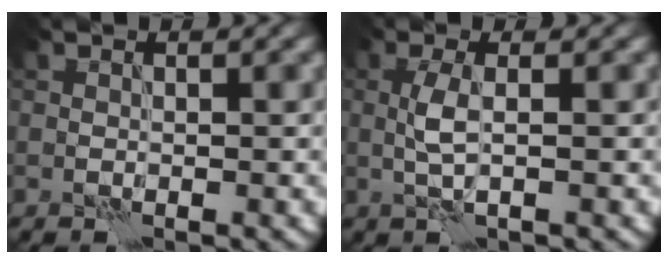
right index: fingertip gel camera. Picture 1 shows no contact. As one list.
[{"total": 2.1, "force": [-0.1, 0.3, 2.1], "torque": [-0.047, 0.005, -0.003]}]